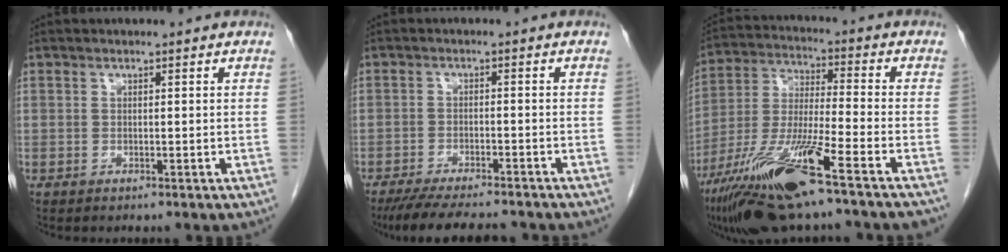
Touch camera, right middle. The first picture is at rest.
{"total": 11.3, "force": [-10.0, 1.6, 5.0], "torque": [-0.080, -0.016, -0.146]}
{"total": 17.6, "force": [-10.9, 1.0, 13.8], "torque": [-0.275, -0.044, -0.198]}